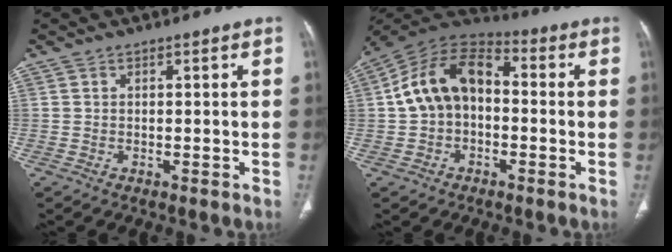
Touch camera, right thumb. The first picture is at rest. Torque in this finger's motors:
{"motor_torque": [0.03, 1.03, 0.40, 0.66, 0.43]}